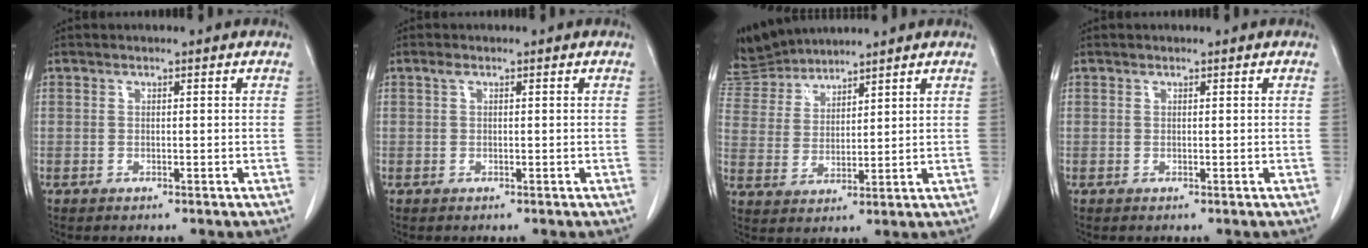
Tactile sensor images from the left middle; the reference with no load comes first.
{"total": 0.7, "force": [0.3, 0.3, 0.5], "torque": [-0.009, 0.009, 0.006]}
{"total": 8.5, "force": [8.3, 1.4, 0.7], "torque": [-0.025, 0.008, 0.176]}
{"total": 0.0}